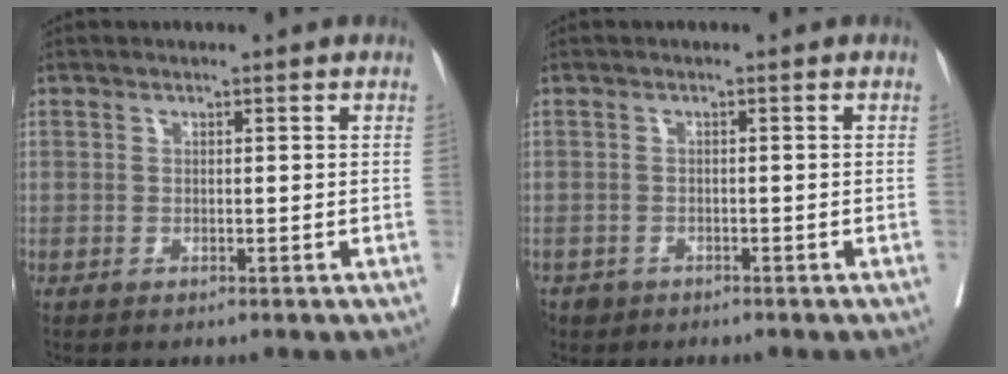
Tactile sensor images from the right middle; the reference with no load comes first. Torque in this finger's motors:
{"motor_torque": [-0.17, -0.26, 0.12, 0.01]}